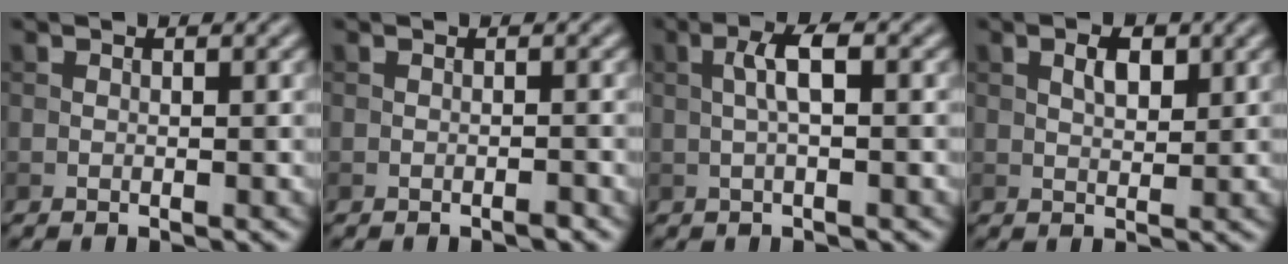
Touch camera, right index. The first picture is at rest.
{"total": 0.7, "force": [-0.6, 0.0, 0.4], "torque": [-0.004, 0.002, -0.010]}
{"total": 2.7, "force": [0.2, 0.6, 2.6], "torque": [-0.053, 0.010, 0.001]}
{"total": 2.1, "force": [0.8, 1.1, 1.6], "torque": [-0.027, 0.002, 0.013]}